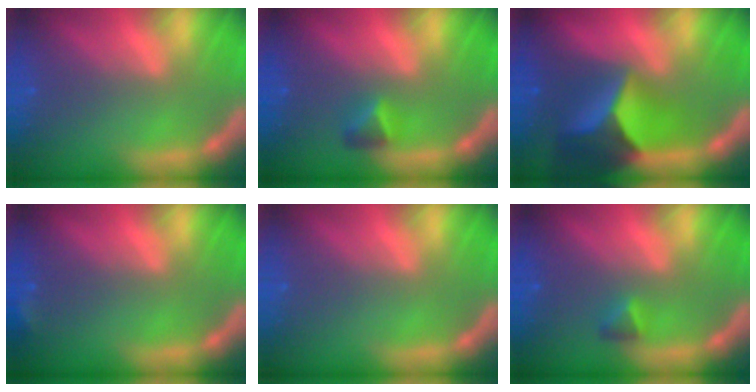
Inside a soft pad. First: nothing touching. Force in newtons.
{"total": 1.9}
{"total": 10.0}
{"total": 0.9}
{"total": 0.0}
{"total": 1.4}